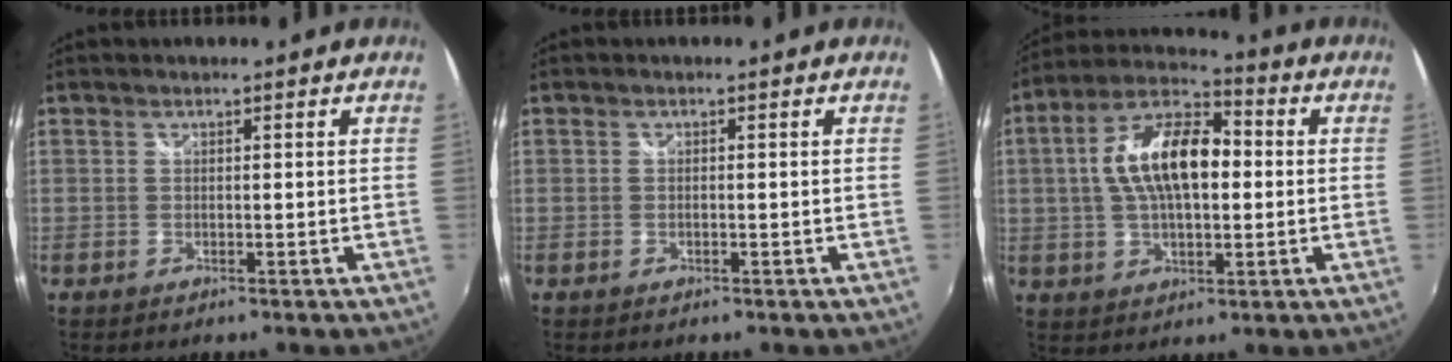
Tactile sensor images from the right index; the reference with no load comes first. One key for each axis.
{"total": 0.5, "fx": -0.3, "fy": 0.3, "fz": 0.4, "tx": -0.009, "ty": -0.001, "tz": -0.005}
{"total": 14.8, "fx": 1.0, "fy": 7.1, "fz": 12.9, "tx": -0.241, "ty": 0.022, "tz": 0.009}